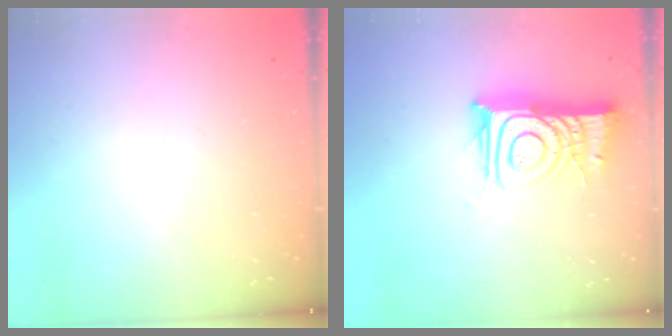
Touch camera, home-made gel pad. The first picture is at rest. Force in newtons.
{"total": 15.9, "press": 15.9, "slide": 1.7}